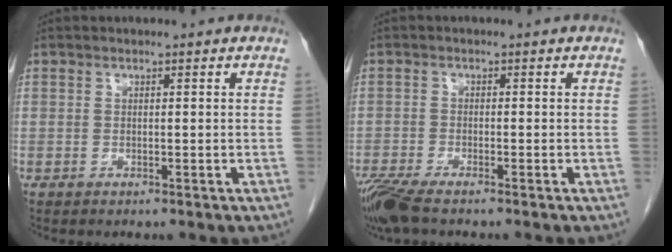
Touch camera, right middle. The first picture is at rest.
{"total": 5.7, "force": [-4.5, 0.9, 3.4], "torque": [-0.070, -0.017, -0.087]}